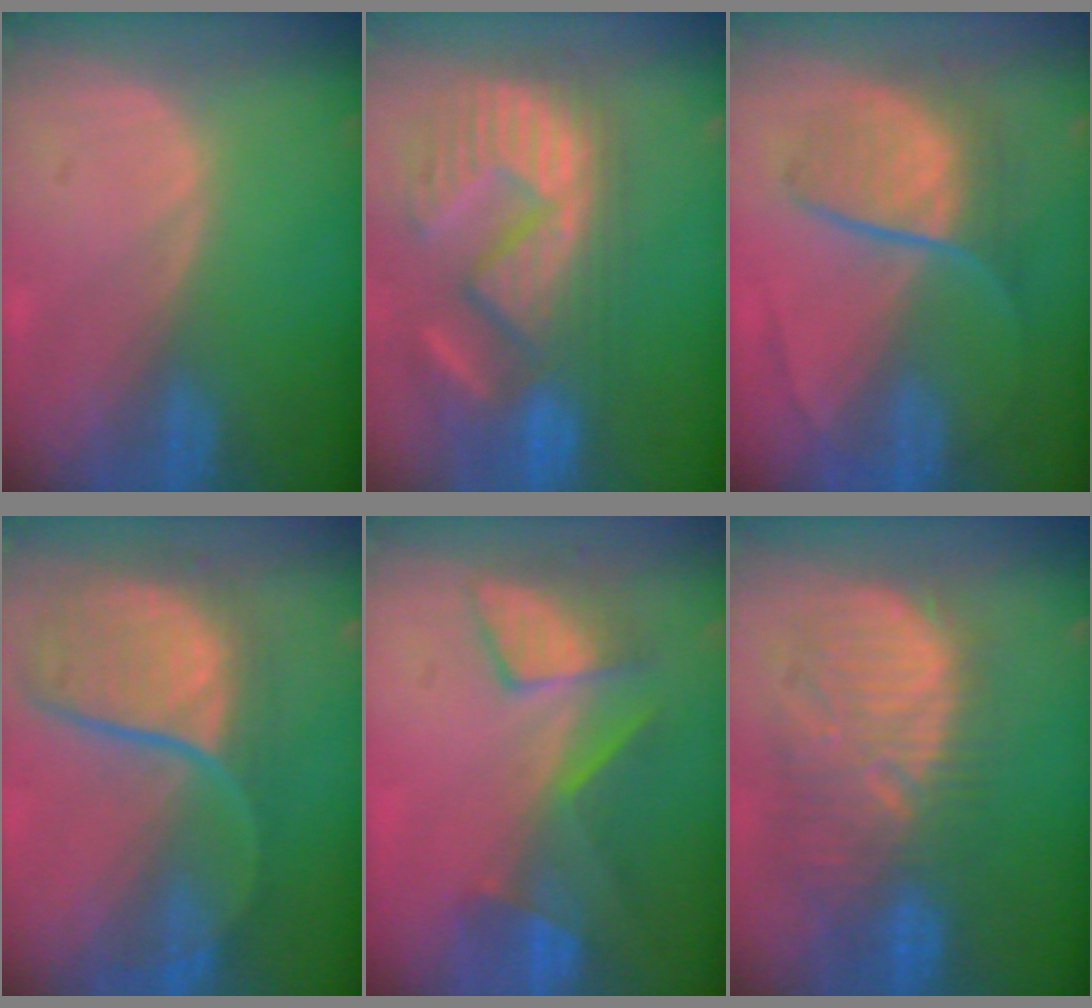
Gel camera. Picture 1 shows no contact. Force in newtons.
{"total": 12.9, "press": 12.0, "slide": 4.9}
{"total": 7.2, "press": 7.0, "slide": 1.8}
{"total": 10.7, "press": 9.7, "slide": 4.4}
{"total": 7.4, "press": 7.1, "slide": 1.9}
{"total": 11.7, "press": 11.1, "slide": 3.8}